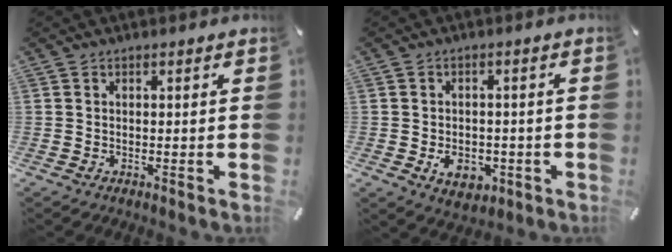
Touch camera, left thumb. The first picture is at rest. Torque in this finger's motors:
{"motor_torque": [-0.11, 0.17, 0.20, 0.20, 0.02]}